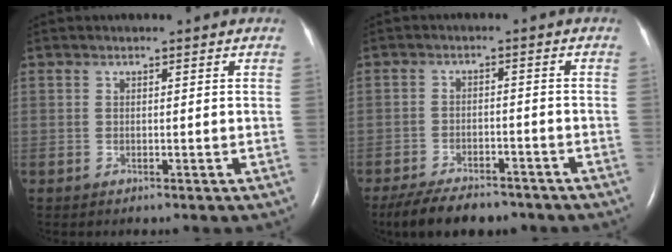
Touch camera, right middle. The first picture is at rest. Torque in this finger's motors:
{"motor_torque": [0.29, -0.26, 0.07, 0.03]}